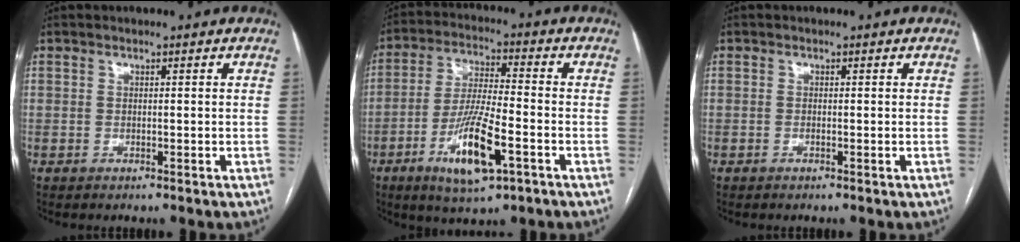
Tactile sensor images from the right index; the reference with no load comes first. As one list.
[{"total": 12.0, "force": [-5.1, 2.1, 10.7], "torque": [-0.207, -0.015, -0.088]}, {"total": 0.0}]